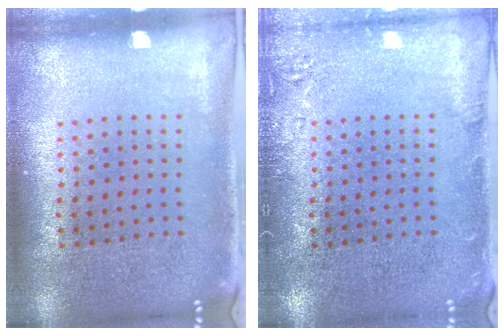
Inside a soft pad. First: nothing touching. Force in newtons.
{"total": 1.8, "press": 1.7, "slide": 0.4}